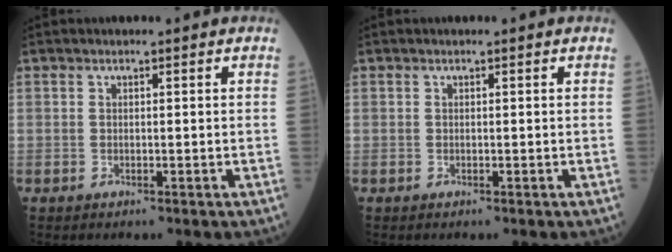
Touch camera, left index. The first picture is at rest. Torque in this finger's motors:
{"motor_torque": [0.00, 0.00, 0.00, 0.00]}